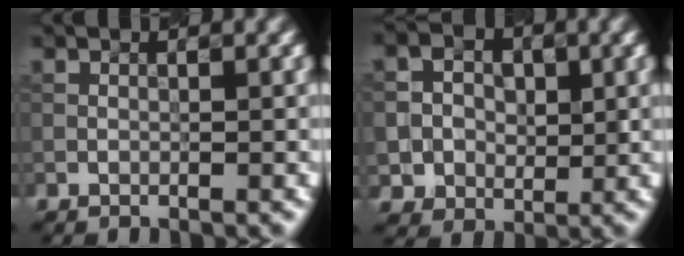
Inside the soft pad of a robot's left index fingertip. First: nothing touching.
{"total": 3.9, "force": [0.5, 3.7, 1.1], "torque": [-0.020, 0.010, 0.006]}